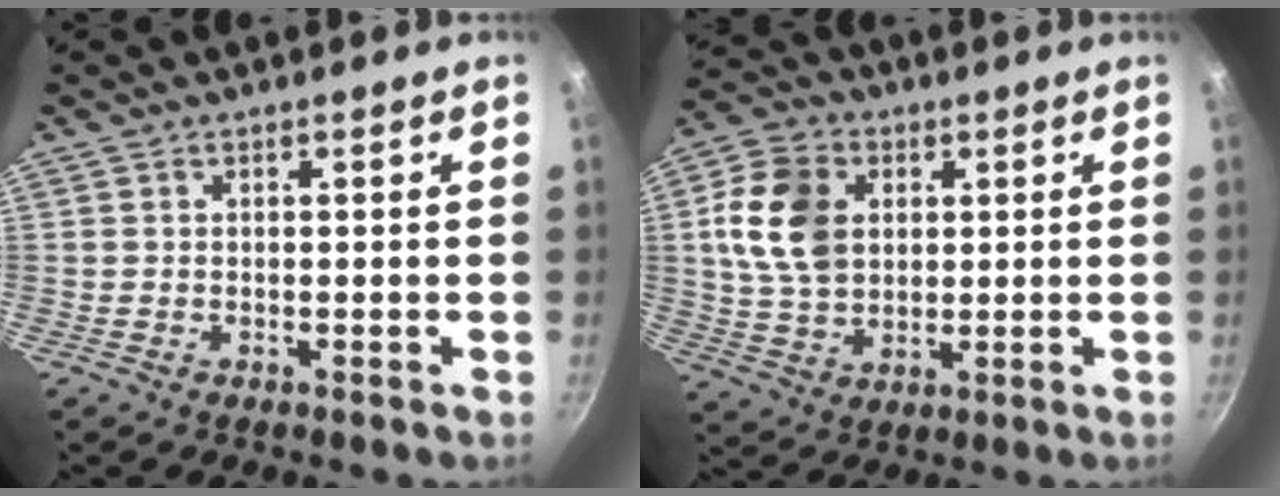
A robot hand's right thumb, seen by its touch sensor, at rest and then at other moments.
{"total": 13.7, "force": [2.7, 10.0, 8.9], "torque": [-0.152, -0.003, 0.049]}